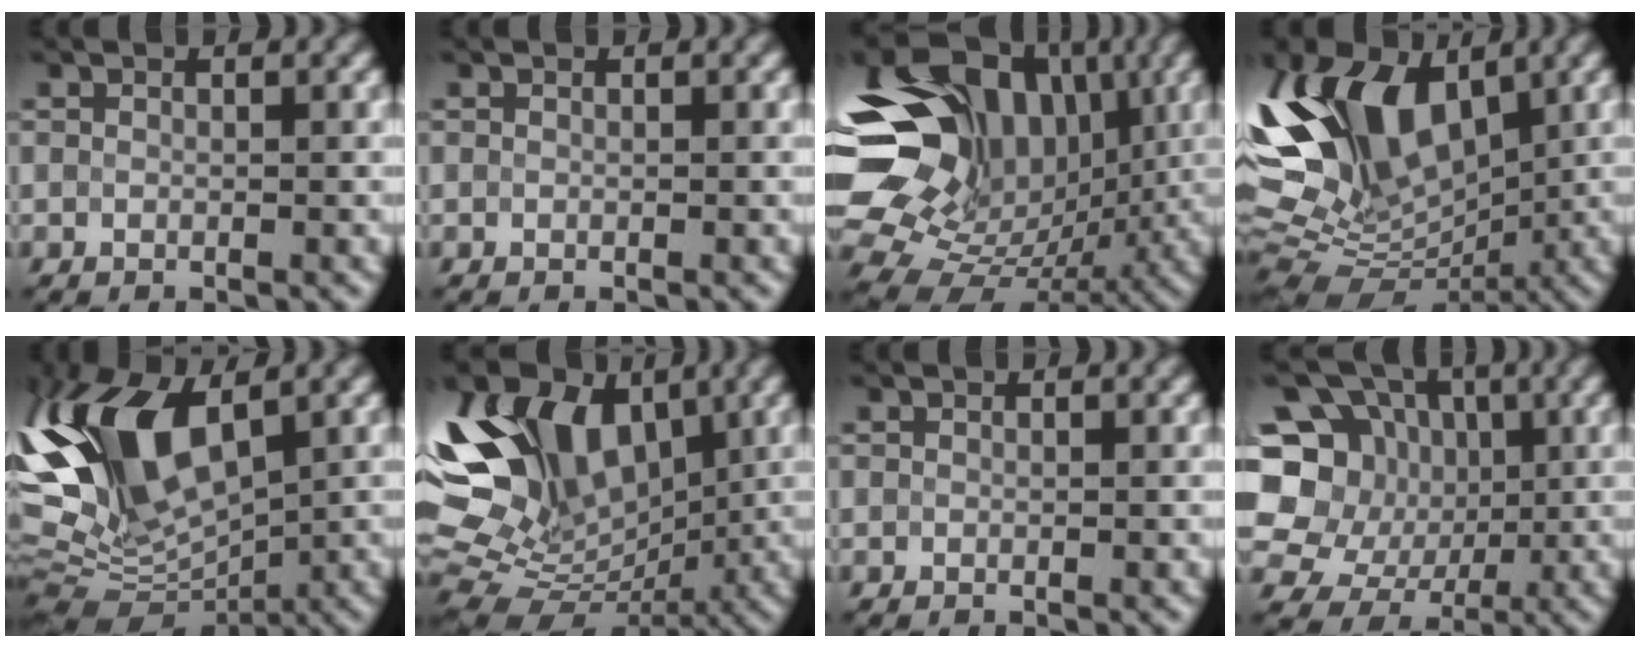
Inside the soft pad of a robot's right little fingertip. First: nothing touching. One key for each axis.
{"total": 0.0}
{"total": 18.1, "fx": 4.2, "fy": 13.3, "fz": 11.5, "tx": -0.223, "ty": 0.036, "tz": 0.078}
{"total": 12.7, "fx": 4.2, "fy": 7.3, "fz": 9.6, "tx": -0.199, "ty": 0.018, "tz": 0.070}
{"total": 10.6, "fx": 2.4, "fy": 4.9, "fz": 9.1, "tx": -0.188, "ty": 0.014, "tz": 0.037}
{"total": 13.6, "fx": 3.7, "fy": 8.5, "fz": 9.9, "tx": -0.190, "ty": 0.023, "tz": 0.066}
{"total": 0.0}
{"total": 11.9, "fx": 0.6, "fy": 10.3, "fz": 5.9, "tx": -0.126, "ty": 0.032, "tz": -0.008}